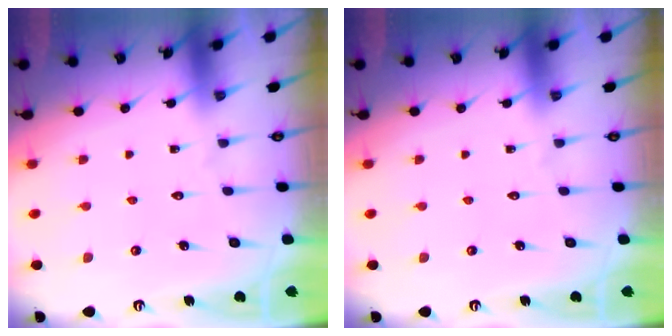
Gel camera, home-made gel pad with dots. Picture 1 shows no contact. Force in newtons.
{"total": 0.0}